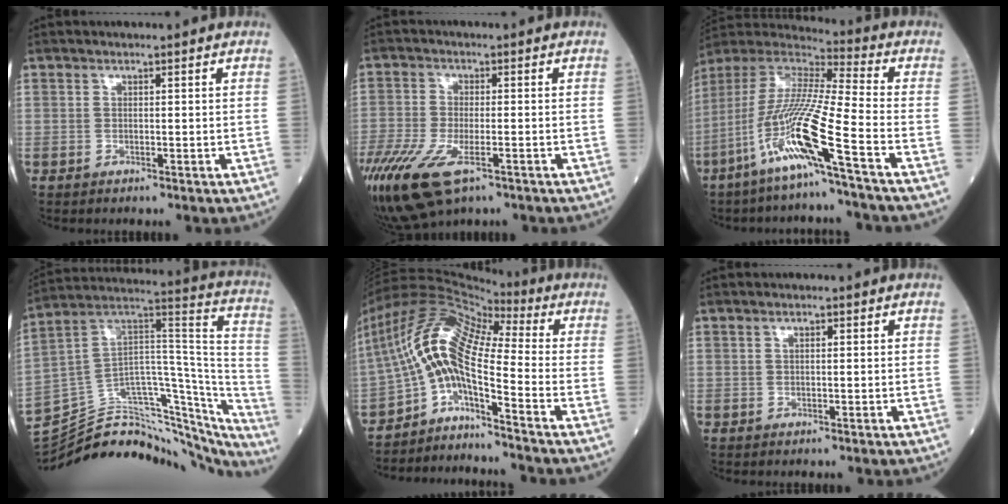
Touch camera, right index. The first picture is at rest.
{"total": 15.0, "force": [-8.5, 6.1, 10.9], "torque": [-0.258, -0.038, -0.146]}
{"total": 16.0, "force": [-7.4, -0.9, 14.1], "torque": [-0.299, -0.025, -0.154]}
{"total": 37.3, "force": [-33.5, 9.7, 13.1], "torque": [-0.162, 0.036, -0.447]}
{"total": 12.1, "force": [-4.3, 2.7, 11.0], "torque": [-0.223, 0.040, -0.083]}
{"total": 0.9, "force": [0.3, 0.3, 0.8], "torque": [-0.015, 0.003, 0.004]}